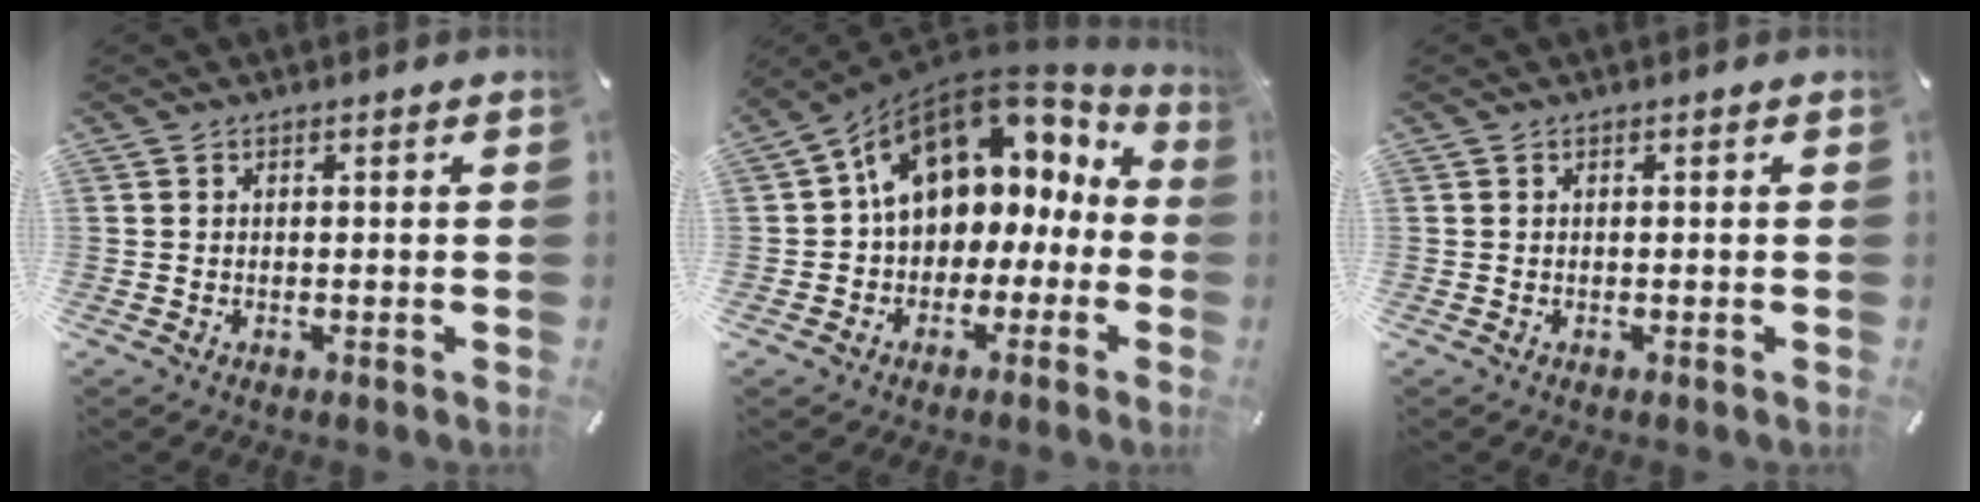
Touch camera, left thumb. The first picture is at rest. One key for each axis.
{"total": 13.7, "fx": 5.9, "fy": 9.8, "fz": 7.4, "tx": -0.131, "ty": -0.034, "tz": 0.109}
{"total": 0.0}